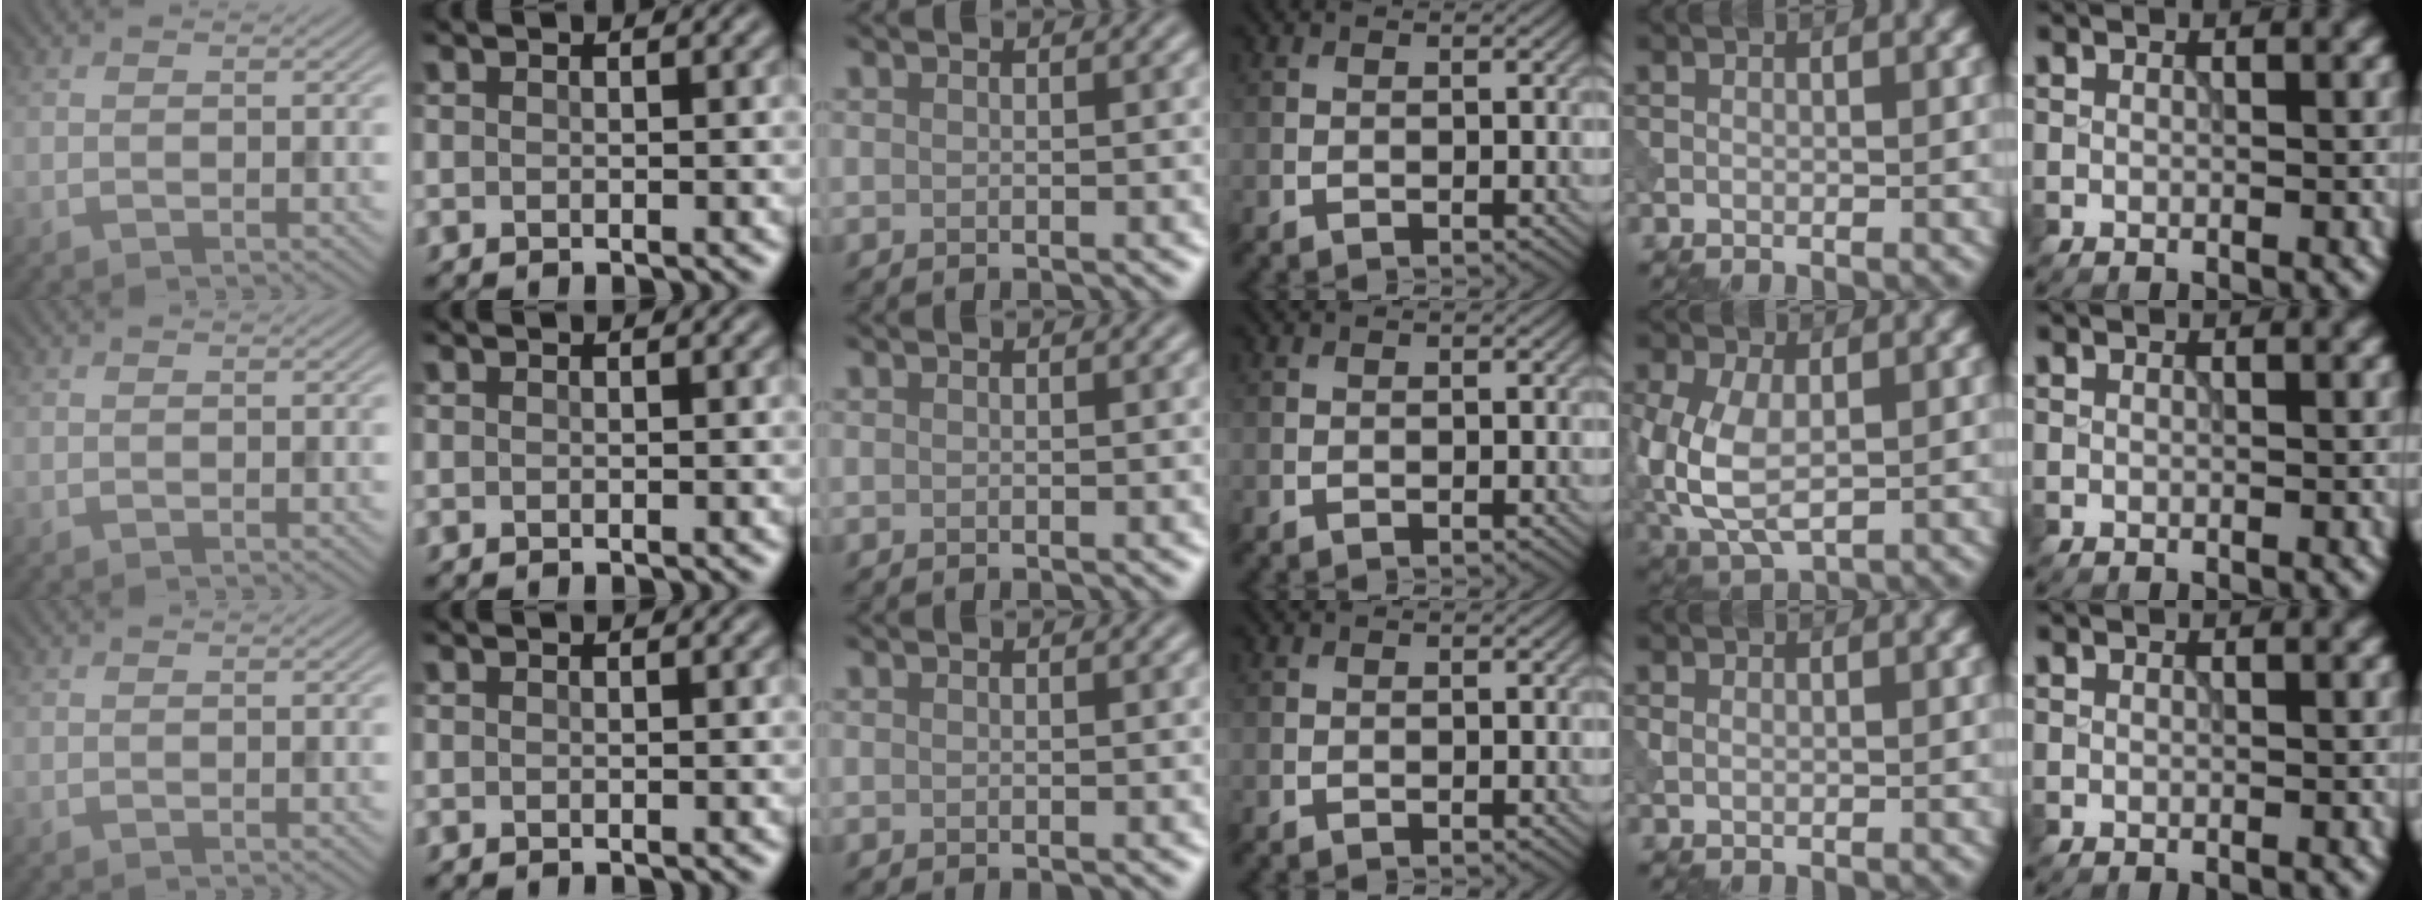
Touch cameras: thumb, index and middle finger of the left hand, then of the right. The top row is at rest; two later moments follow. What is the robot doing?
{"motion": "press", "object": "tv remote"}